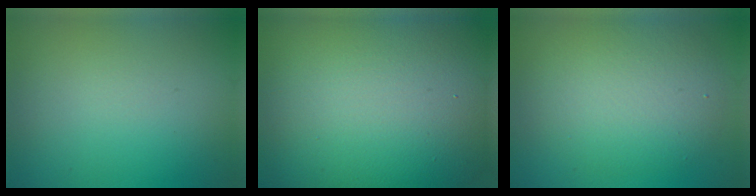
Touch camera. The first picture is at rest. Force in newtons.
{"total": 22.1, "press": 22.1, "slide": 0.9}
{"total": 5.9, "press": 5.8, "slide": 0.6}